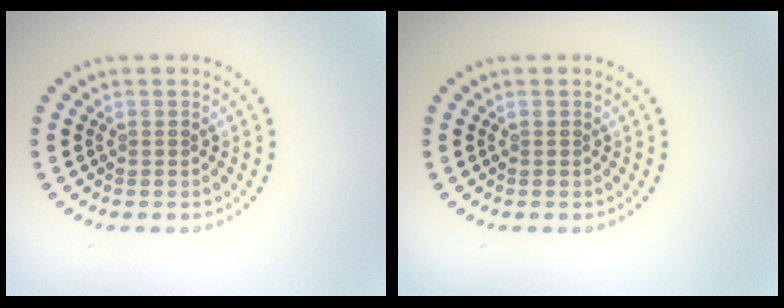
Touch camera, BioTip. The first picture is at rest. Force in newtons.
{"total": 0.0}